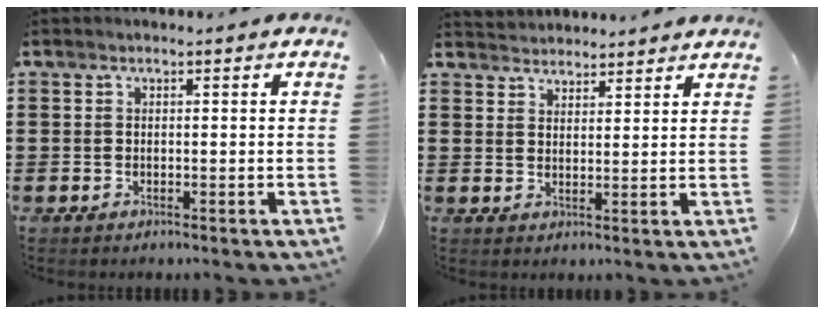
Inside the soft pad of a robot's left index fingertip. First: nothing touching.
{"total": 2.8, "force": [2.8, 0.2, -0.6], "torque": [0.004, -0.006, 0.054]}